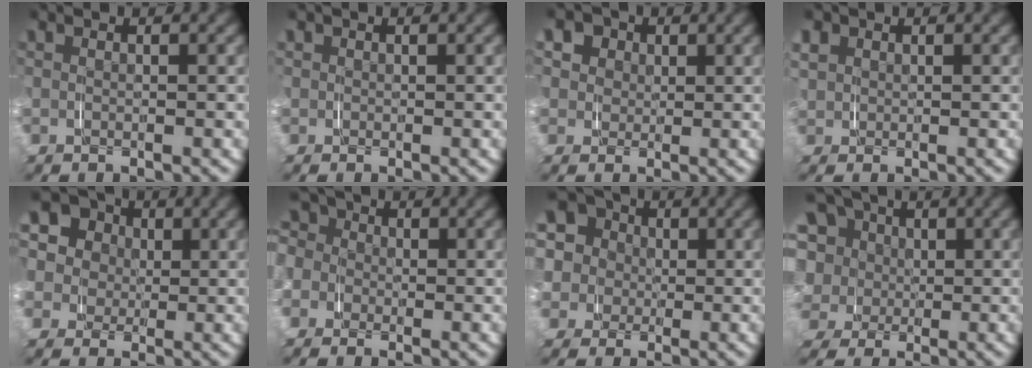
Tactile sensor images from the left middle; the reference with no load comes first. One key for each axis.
{"total": 0.7, "fx": 0.1, "fy": 0.7, "fz": -0.1, "tx": 0.004, "ty": 0.001, "tz": -0.001}
{"total": 7.9, "fx": 3.2, "fy": 6.5, "fz": 3.1, "tx": -0.066, "ty": 0.012, "tz": 0.043}
{"total": 2.1, "fx": 0.8, "fy": 1.8, "fz": 0.6, "tx": -0.024, "ty": 0.000, "tz": 0.020}
{"total": 13.7, "fx": 3.3, "fy": 12.1, "fz": 5.5, "tx": -0.127, "ty": -0.001, "tz": 0.035}
{"total": 7.8, "fx": 1.3, "fy": 7.2, "fz": 2.7, "tx": -0.070, "ty": 0.000, "tz": 0.001}
{"total": 13.3, "fx": 1.9, "fy": 12.2, "fz": 5.0, "tx": -0.128, "ty": -0.013, "tz": 0.013}
{"total": 11.8, "fx": 0.8, "fy": 10.7, "fz": 5.0, "tx": -0.119, "ty": -0.024, "tz": 0.006}